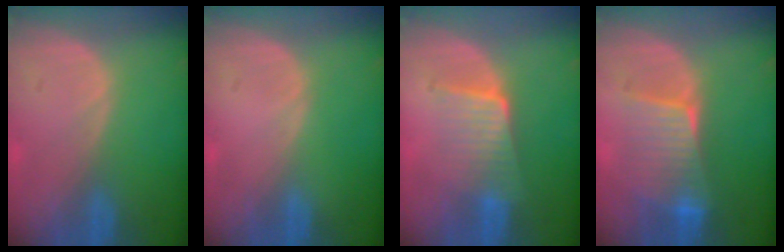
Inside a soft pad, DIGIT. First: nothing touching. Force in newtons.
{"total": 0.0}
{"total": 6.7, "press": 5.8, "slide": 3.4}
{"total": 6.6, "press": 6.6, "slide": 0.6}